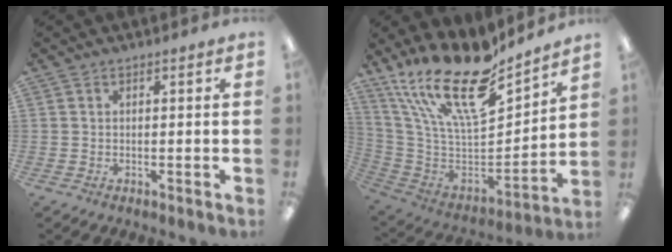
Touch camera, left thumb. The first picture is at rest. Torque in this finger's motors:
{"motor_torque": [1.25, -0.45, 1.36, -1.41, 0.52]}